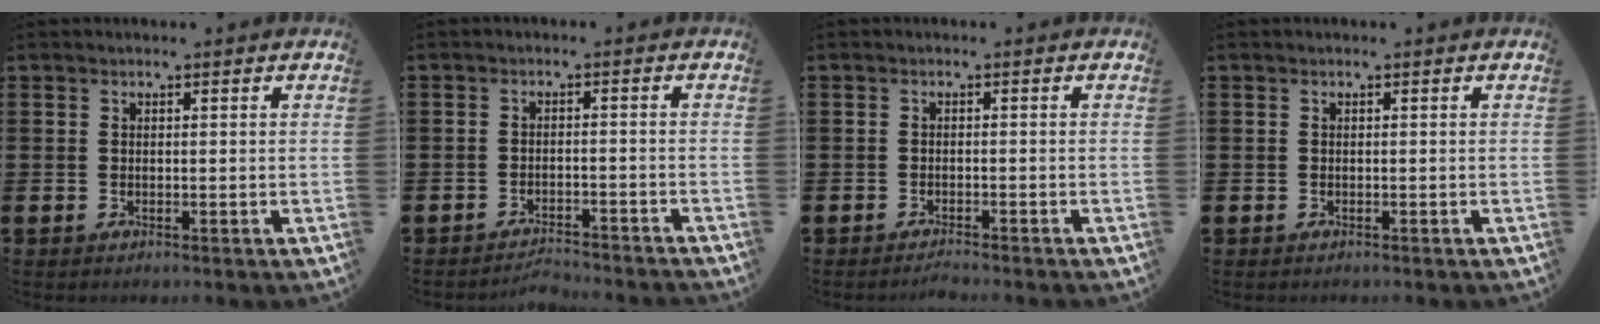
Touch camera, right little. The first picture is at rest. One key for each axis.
{"total": 2.2, "fx": -2.2, "fy": -0.1, "fz": 0.1, "tx": -0.006, "ty": 0.004, "tz": -0.047}
{"total": 1.0, "fx": -1.0, "fy": -0.2, "fz": 0.2, "tx": -0.003, "ty": -0.002, "tz": -0.019}
{"total": 0.0}